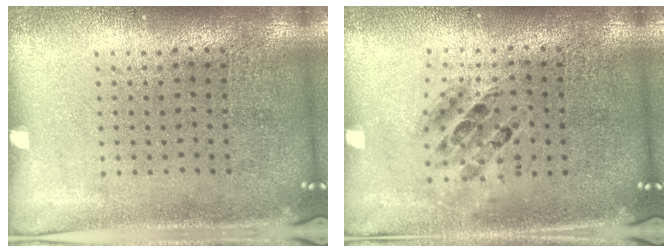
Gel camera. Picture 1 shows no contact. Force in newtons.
{"total": 0.5, "press": 0.5, "slide": 0.2}